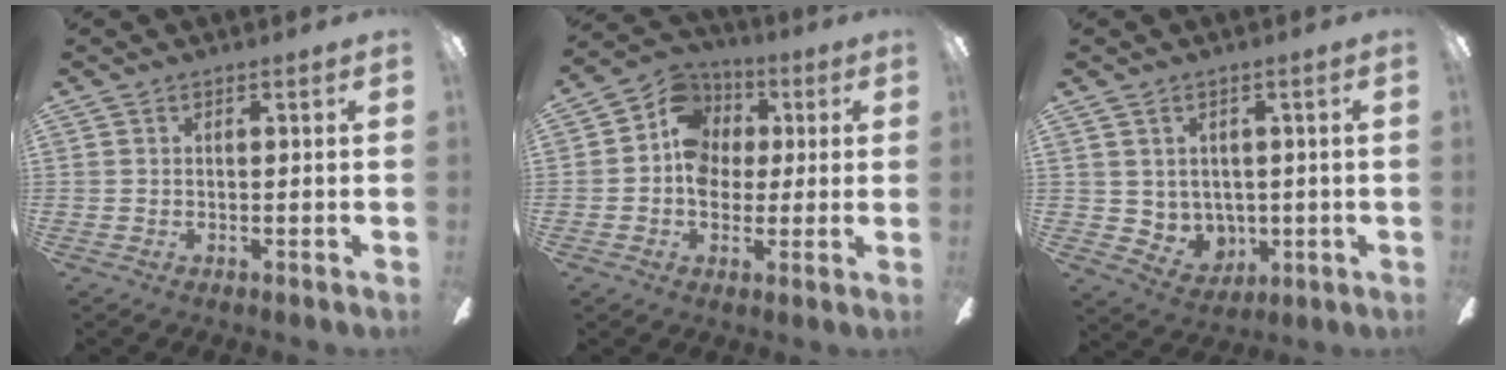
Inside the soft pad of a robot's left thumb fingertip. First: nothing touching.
{"total": 10.9, "force": [1.3, 9.7, 4.8], "torque": [-0.078, 0.017, 0.029]}
{"total": 5.0, "force": [2.1, 4.4, 0.9], "torque": [-0.033, -0.014, 0.045]}